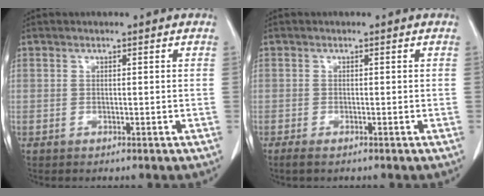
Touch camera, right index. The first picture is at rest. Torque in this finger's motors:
{"motor_torque": [0.05, -0.19, 0.05, 0.01]}